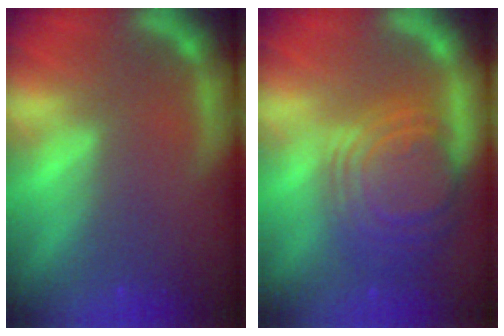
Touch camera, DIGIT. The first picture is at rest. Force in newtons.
{"total": 10.0}